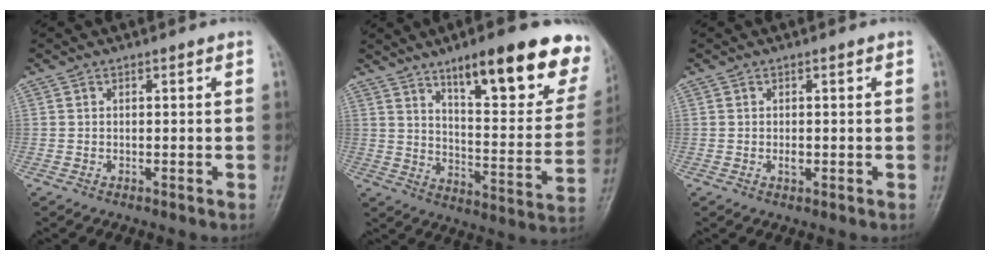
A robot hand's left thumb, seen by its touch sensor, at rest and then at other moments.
{"total": 22.5, "force": [14.1, 6.4, 16.4], "torque": [-0.174, -0.057, 0.205]}
{"total": 1.2, "force": [-0.1, 0.7, 1.0], "torque": [-0.014, -0.001, -0.001]}